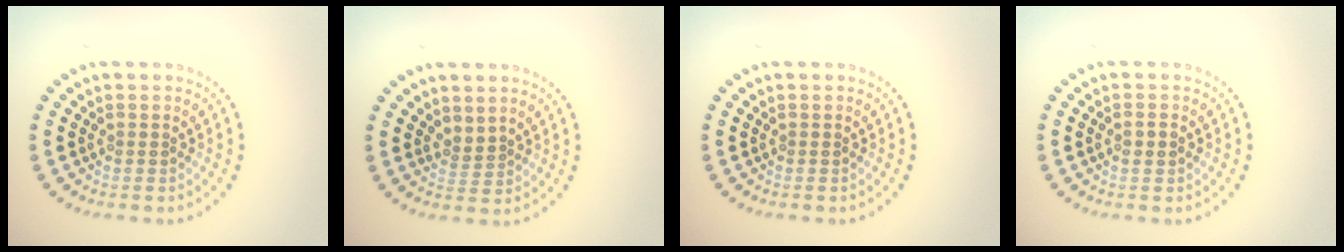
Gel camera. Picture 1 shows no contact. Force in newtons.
{"total": 1.0, "press": 0.7, "slide": 0.7}
{"total": 0.0}
{"total": 1.0, "press": 1.0, "slide": 0.3}